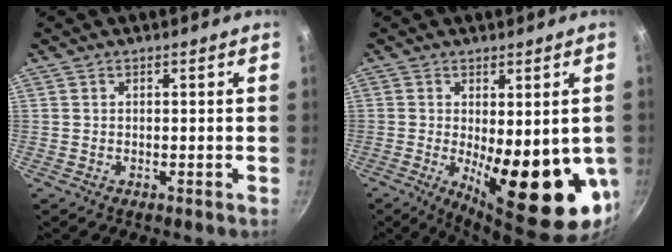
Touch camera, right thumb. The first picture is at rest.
{"total": 17.3, "force": [-2.3, 6.0, 16.0], "torque": [-0.203, -0.031, -0.016]}